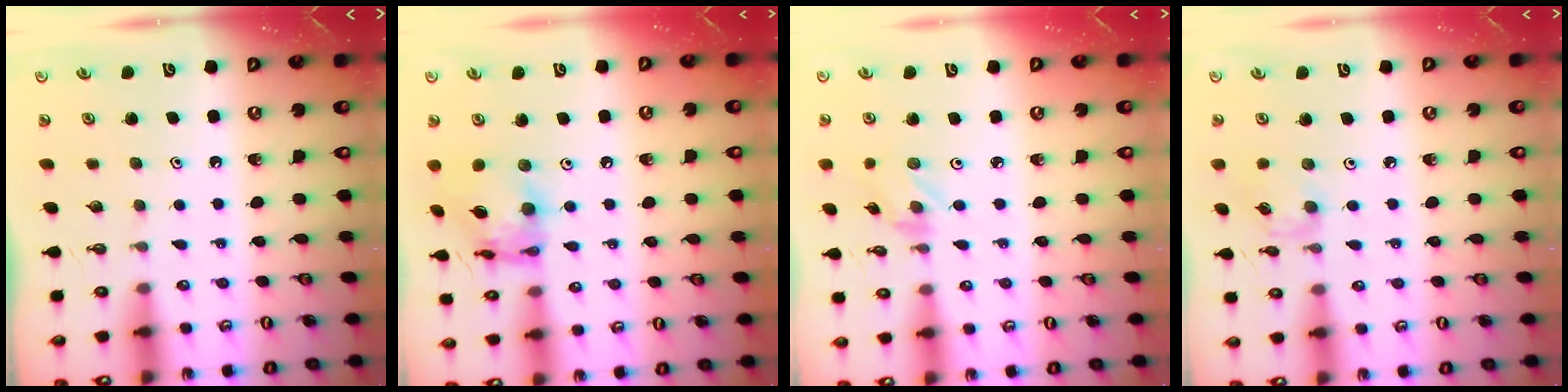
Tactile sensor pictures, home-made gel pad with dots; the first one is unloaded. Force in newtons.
{"total": 13.4, "press": 13.3, "slide": 1.2}
{"total": 1.1, "press": 1.0, "slide": 0.4}
{"total": 4.4, "press": 4.3, "slide": 0.3}